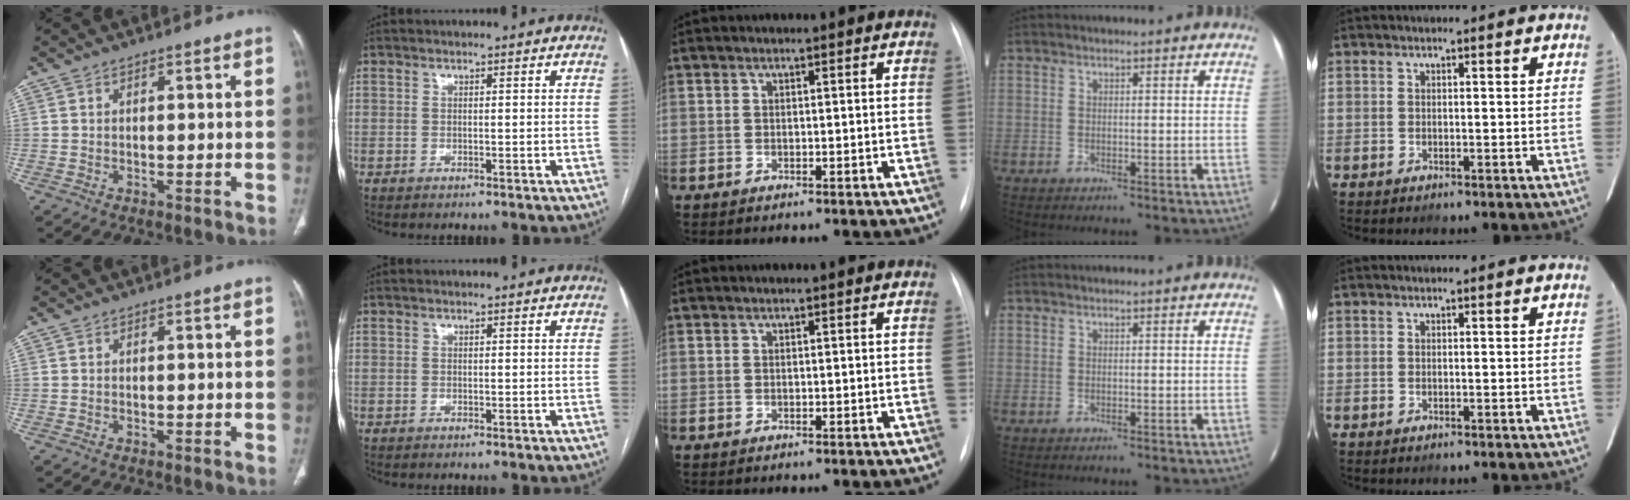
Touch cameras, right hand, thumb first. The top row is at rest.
{}